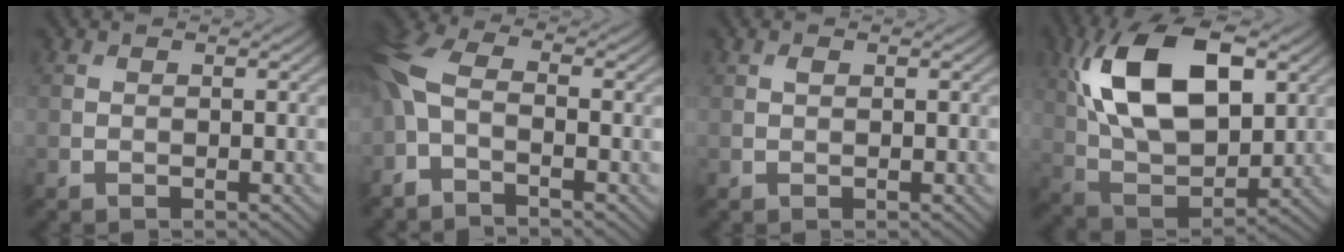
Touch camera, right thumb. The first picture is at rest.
{"total": 6.5, "force": [-2.3, 3.0, 5.3], "torque": [-0.136, 0.001, -0.066]}
{"total": 0.5, "force": [0.2, 0.2, 0.4], "torque": [-0.008, 0.001, 0.002]}
{"total": 16.2, "force": [5.3, 8.8, 12.6], "torque": [-0.260, 0.014, 0.095]}